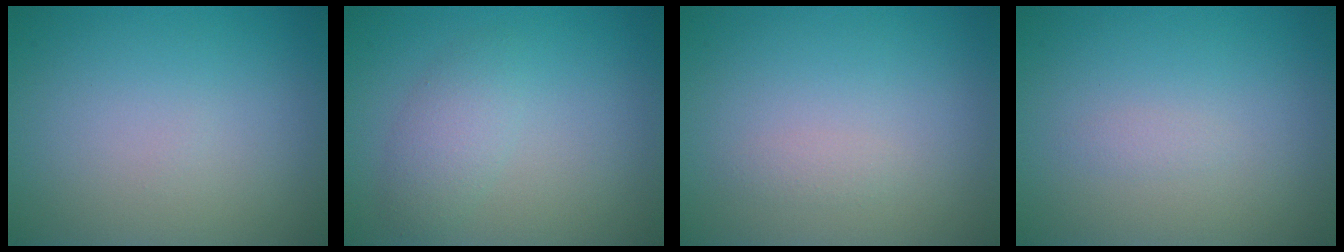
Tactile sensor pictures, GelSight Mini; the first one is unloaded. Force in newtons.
{"total": 2.3, "press": 2.3, "slide": 0.1}
{"total": 0.7, "press": 0.7, "slide": 0.0}
{"total": 0.6, "press": 0.6, "slide": 0.1}